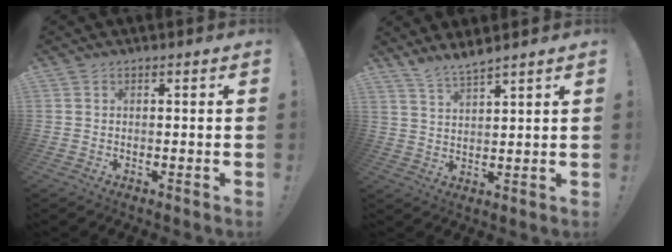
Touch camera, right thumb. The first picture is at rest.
{"total": 5.5, "force": [5.1, 0.0, 1.9], "torque": [-0.041, -0.034, 0.094]}